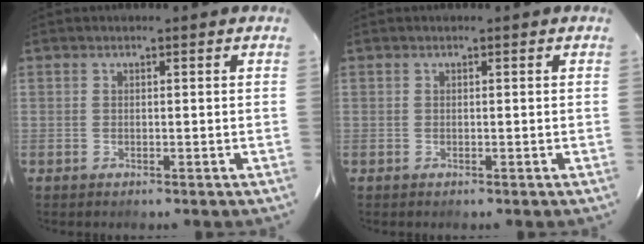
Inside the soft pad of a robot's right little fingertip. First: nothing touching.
{"total": 0.0}